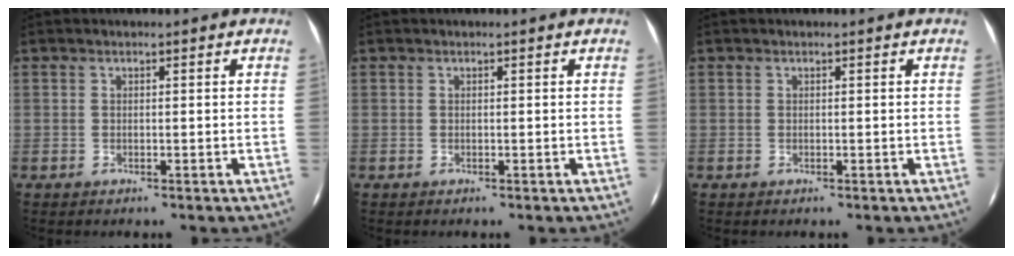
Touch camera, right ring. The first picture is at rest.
{"total": 0.0}
{"total": 0.0}